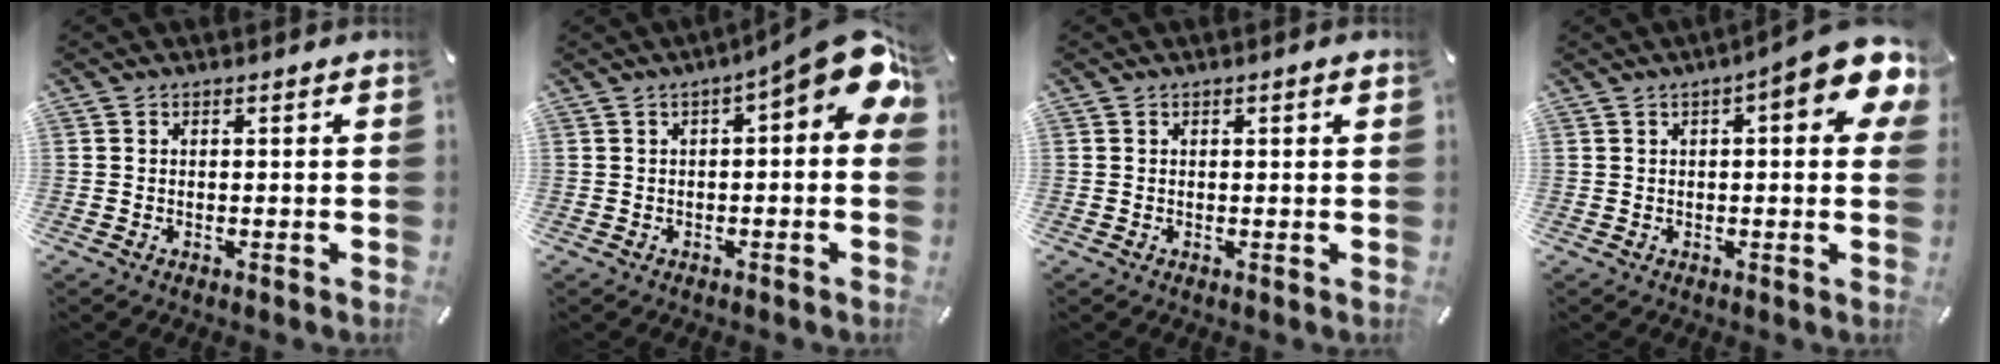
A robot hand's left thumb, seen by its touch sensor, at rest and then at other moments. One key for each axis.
{"total": 10.6, "fx": 3.6, "fy": 3.1, "fz": 9.5, "tx": -0.117, "ty": -0.039, "tz": 0.059}
{"total": 0.9, "fx": 0.3, "fy": 0.2, "fz": 0.9, "tx": -0.017, "ty": 0.001, "tz": 0.005}
{"total": 11.1, "fx": 5.0, "fy": 3.0, "fz": 9.4, "tx": -0.115, "ty": -0.034, "tz": 0.078}